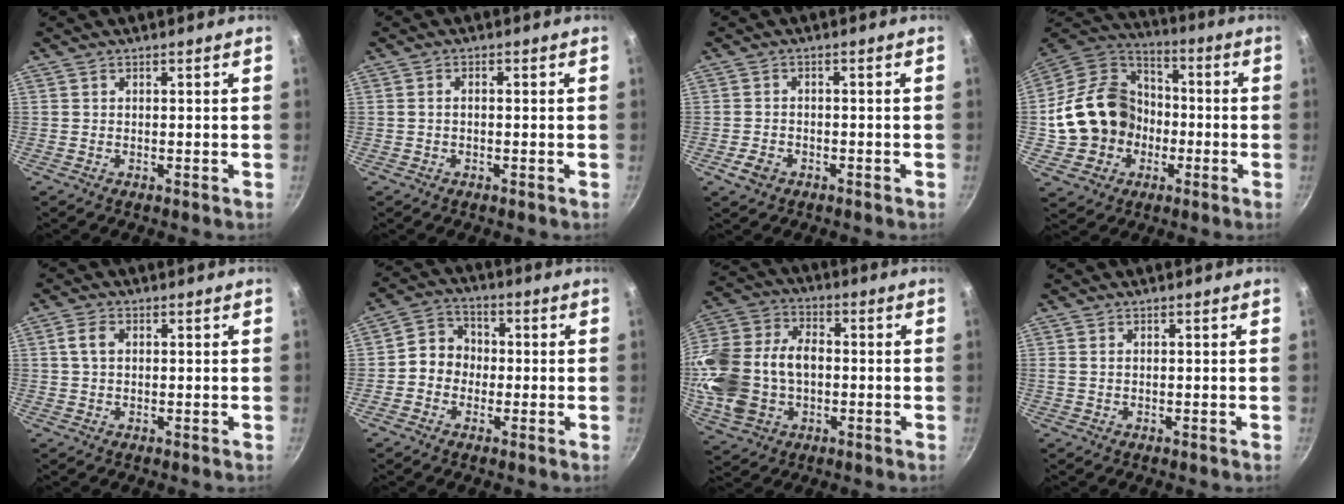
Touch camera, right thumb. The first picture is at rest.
{"total": 1.3, "force": [-0.2, 0.7, 1.0], "torque": [-0.023, 0.010, -0.005]}
{"total": 3.3, "force": [-1.8, 2.3, 1.6], "torque": [-0.028, 0.015, -0.030]}
{"total": 19.1, "force": [-2.7, 16.1, 9.8], "torque": [-0.144, 0.046, -0.043]}
{"total": 3.0, "force": [0.6, 2.1, 2.2], "torque": [-0.038, 0.009, 0.008]}
{"total": 7.0, "force": [-0.9, 6.2, 3.1], "torque": [-0.017, 0.023, -0.034]}
{"total": 19.7, "force": [-1.6, 13.9, 13.8], "torque": [-0.275, 0.039, -0.028]}
{"total": 0.7, "force": [0.1, 0.5, 0.5], "torque": [-0.010, 0.002, 0.000]}